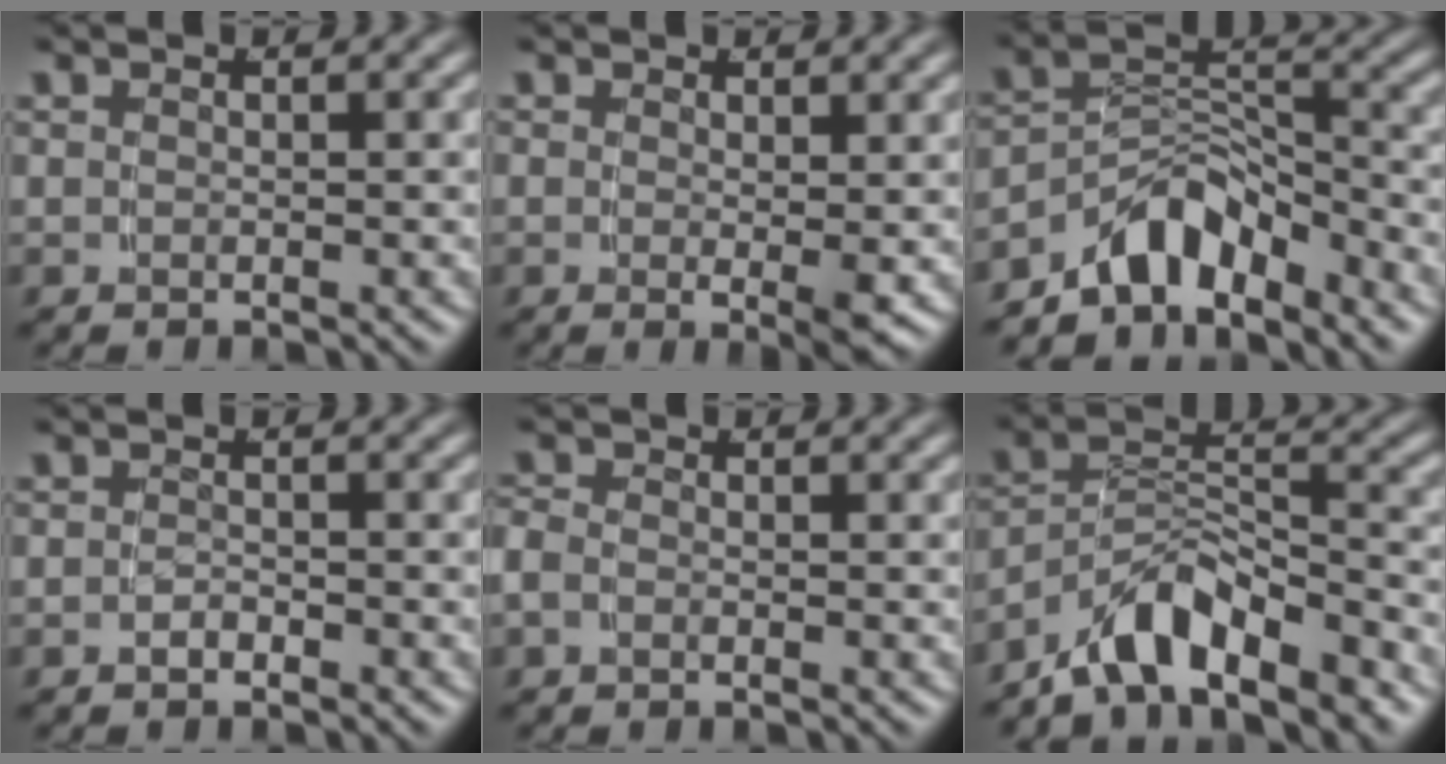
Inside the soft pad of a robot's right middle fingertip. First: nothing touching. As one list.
[{"total": 1.7, "force": [0.1, 0.0, 1.7], "torque": [-0.028, -0.016, 0.006]}, {"total": 7.2, "force": [-4.7, 3.5, 4.1], "torque": [-0.056, -0.002, -0.081]}, {"total": 1.0, "force": [-1.0, 0.0, 0.1], "torque": [-0.004, -0.003, -0.016]}, {"total": 1.4, "force": [-0.6, 1.0, 0.8], "torque": [-0.024, -0.009, -0.010]}, {"total": 7.2, "force": [-5.5, 2.5, 4.0], "torque": [-0.054, -0.003, -0.090]}]